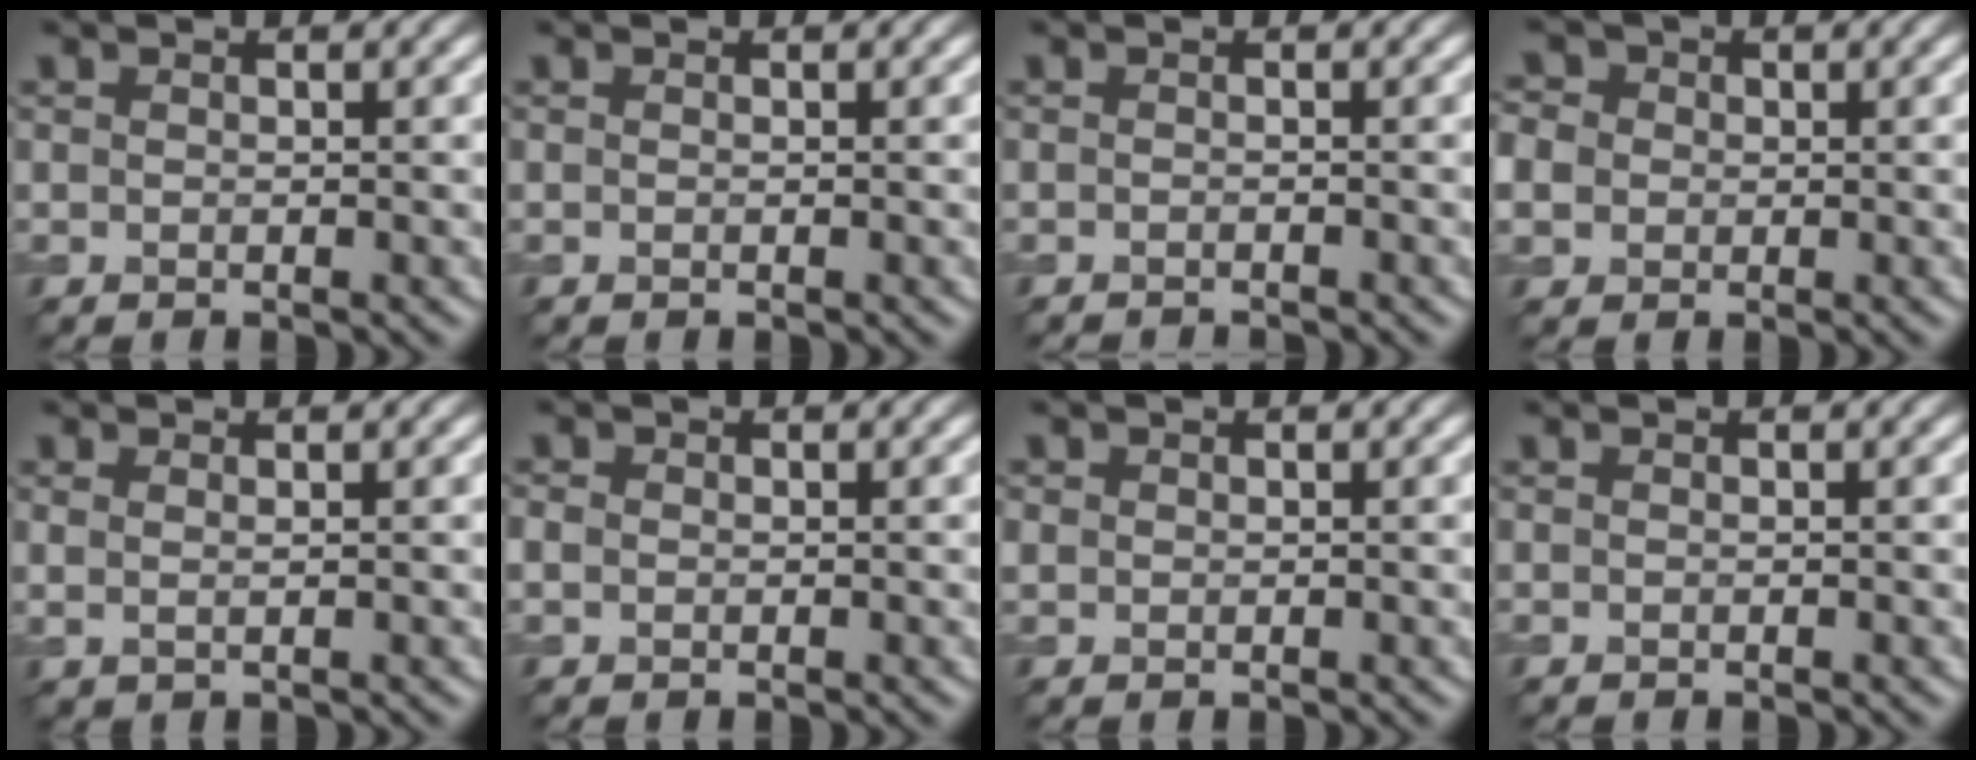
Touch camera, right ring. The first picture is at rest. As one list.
[{"total": 0.0}, {"total": 1.4, "force": [-1.4, 0.2, 0.4], "torque": [0.005, -0.007, -0.022]}, {"total": 5.9, "force": [0.7, 5.3, 2.6], "torque": [-0.063, 0.027, -0.015]}, {"total": 1.1, "force": [0.5, 0.3, 0.8], "torque": [-0.016, -0.003, 0.008]}, {"total": 0.9, "force": [0.0, 0.8, 0.4], "torque": [-0.007, 0.000, -0.002]}, {"total": 0.7, "force": [0.3, 0.6, 0.1], "torque": [0.001, -0.001, 0.006]}, {"total": 0.0}]